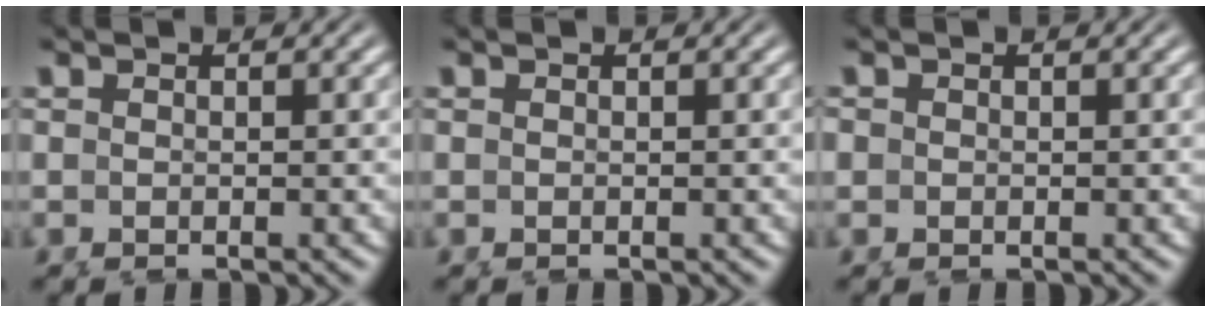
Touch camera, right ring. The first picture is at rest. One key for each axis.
{"total": 0.0}
{"total": 0.8, "fx": 0.2, "fy": 0.8, "fz": 0.1, "tx": -0.004, "ty": 0.002, "tz": -0.002}